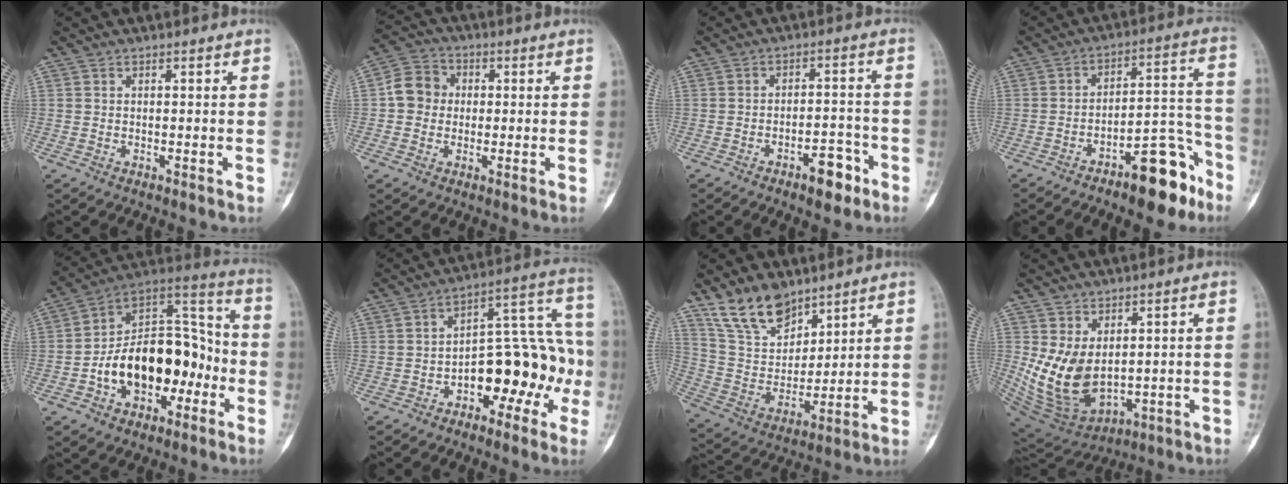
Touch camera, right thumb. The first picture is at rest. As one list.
[{"total": 6.7, "force": [0.0, 6.0, 2.9], "torque": [-0.034, 0.017, -0.014]}, {"total": 6.7, "force": [-3.9, 3.0, 4.6], "torque": [-0.053, 0.033, -0.055]}, {"total": 14.0, "force": [-8.8, 5.3, 9.5], "torque": [-0.104, 0.086, -0.134]}, {"total": 20.9, "force": [-5.3, 13.1, 15.4], "torque": [-0.203, 0.071, -0.083]}, {"total": 16.0, "force": [-4.8, 9.0, 12.3], "torque": [-0.128, 0.071, -0.068]}, {"total": 13.3, "force": [9.9, 6.8, 5.6], "torque": [-0.080, -0.052, 0.203]}, {"total": 12.5, "force": [1.4, 8.2, 9.2], "torque": [-0.149, -0.022, 0.057]}]